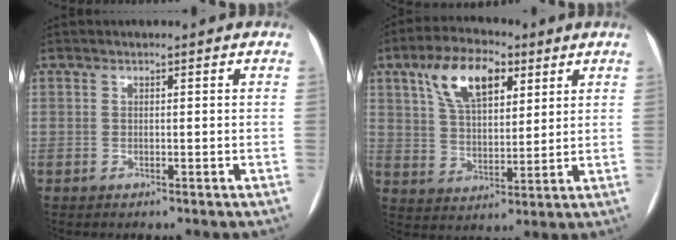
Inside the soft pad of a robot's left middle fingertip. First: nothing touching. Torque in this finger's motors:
{"motor_torque": [1.49, -0.65, 0.29, 0.05]}